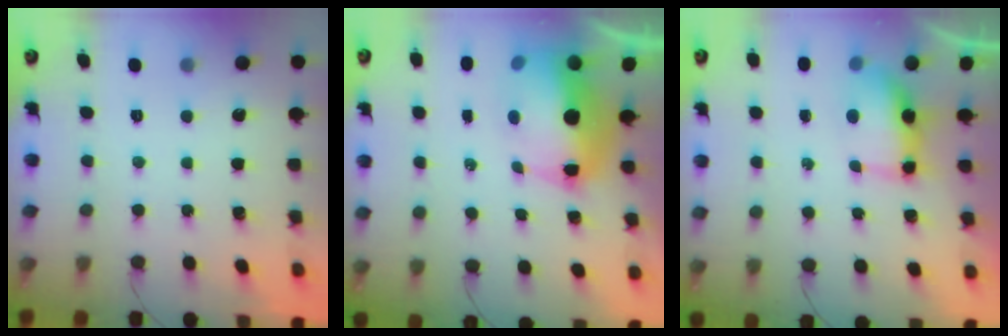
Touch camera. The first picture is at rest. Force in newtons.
{"total": 11.7, "press": 11.5, "slide": 2.4}
{"total": 10.3, "press": 8.2, "slide": 6.2}